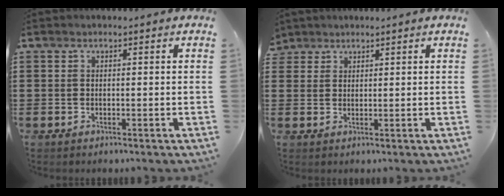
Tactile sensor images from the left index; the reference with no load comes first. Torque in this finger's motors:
{"motor_torque": [0.03, -0.01, -0.02, -0.02]}